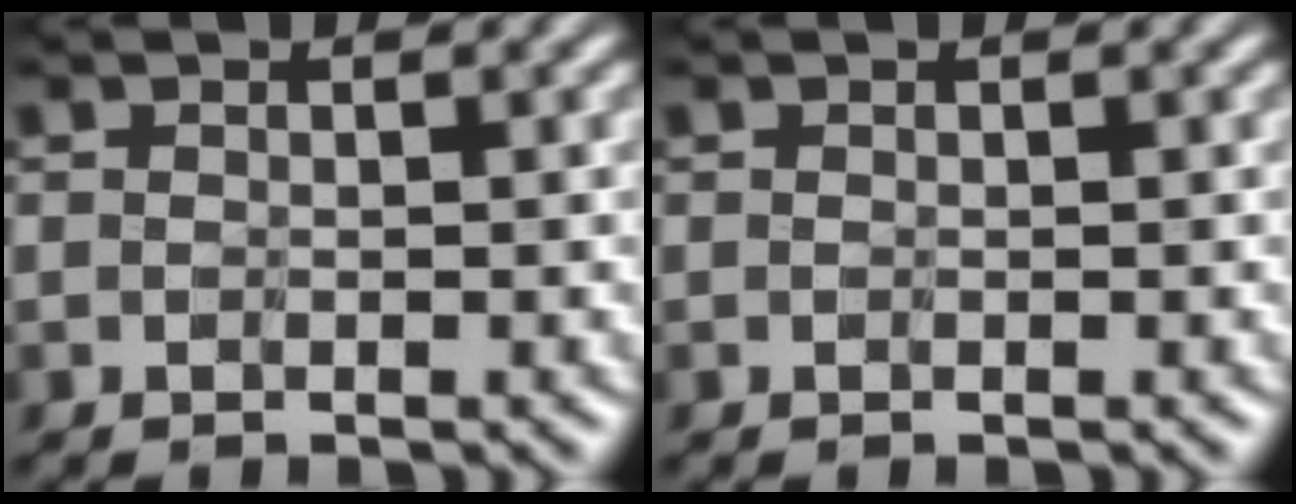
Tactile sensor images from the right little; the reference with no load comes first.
{"total": 0.0}